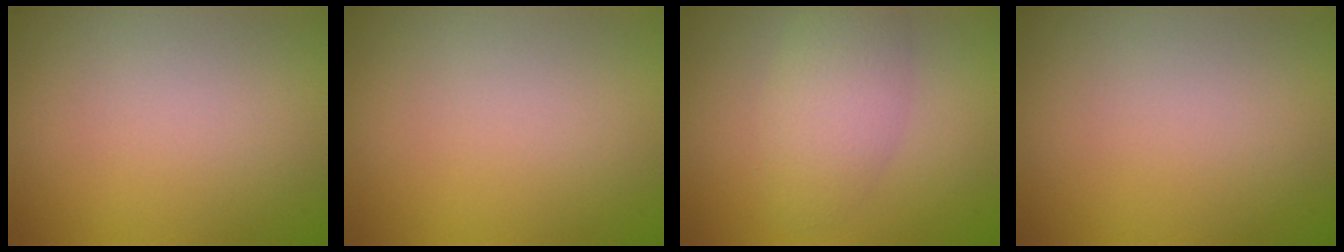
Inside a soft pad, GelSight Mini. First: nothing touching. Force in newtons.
{"total": 0.0}
{"total": 2.4, "press": 2.4, "slide": 0.2}
{"total": 0.0}